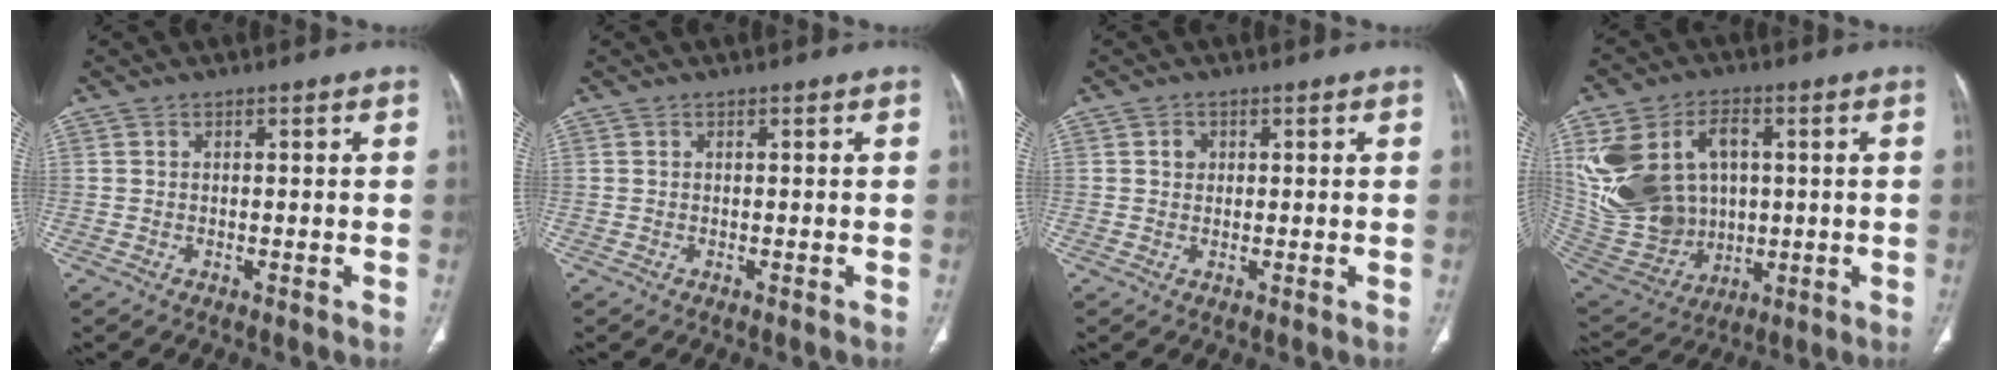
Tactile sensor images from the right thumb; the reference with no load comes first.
{"total": 0.0}
{"total": 1.6, "force": [0.4, 1.4, 0.6], "torque": [-0.003, 0.001, 0.005]}
{"total": 23.7, "force": [4.5, 17.5, 15.3], "torque": [-0.316, 0.010, 0.116]}